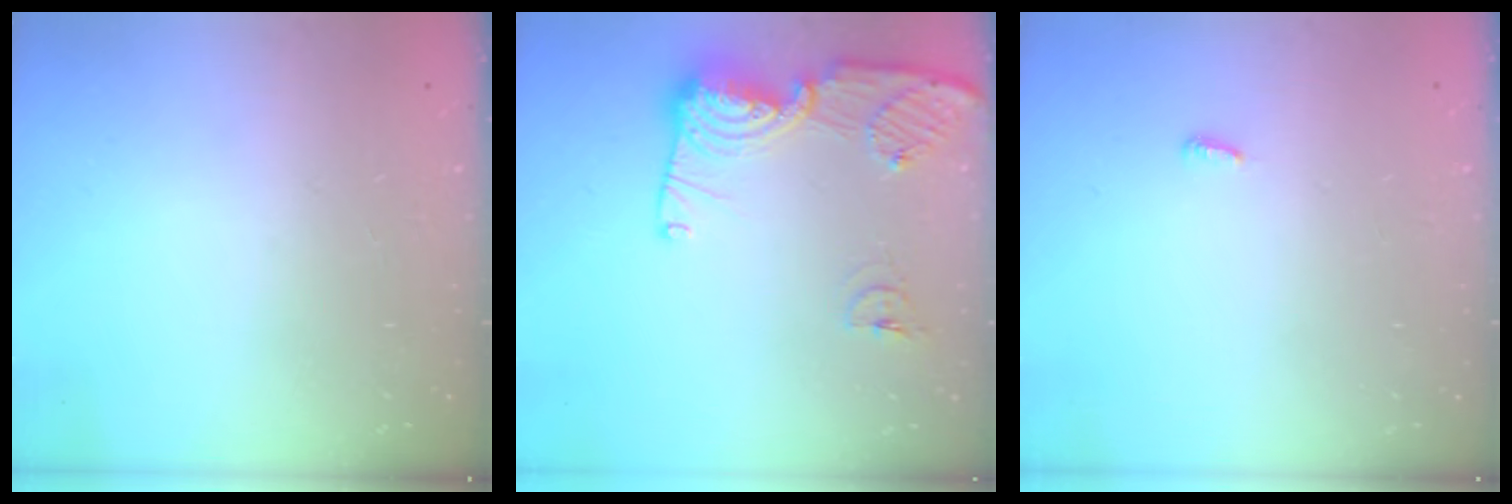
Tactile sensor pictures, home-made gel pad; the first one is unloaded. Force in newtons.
{"total": 13.9, "press": 13.8, "slide": 1.5}
{"total": 2.9, "press": 2.9, "slide": 0.2}